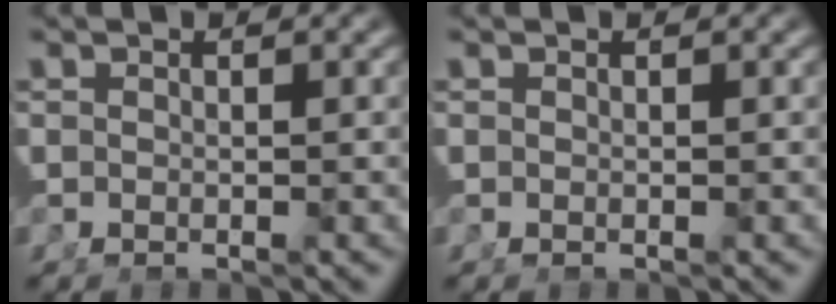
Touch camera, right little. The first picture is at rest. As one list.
[{"total": 0.0}]